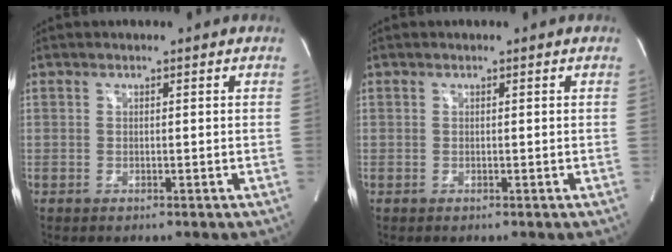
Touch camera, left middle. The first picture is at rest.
{"total": 0.0}